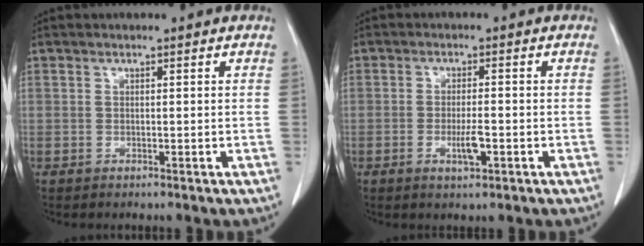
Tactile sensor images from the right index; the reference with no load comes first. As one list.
[{"total": 3.7, "force": [-1.3, 0.7, 3.4], "torque": [-0.062, -0.001, -0.021]}]